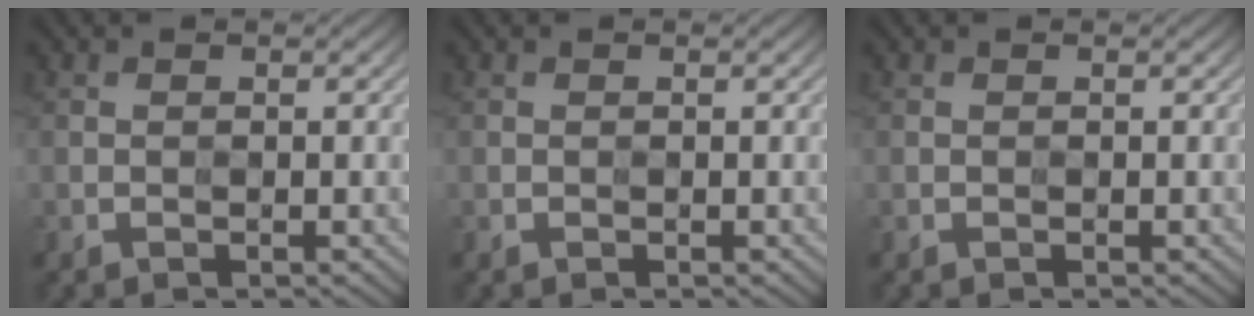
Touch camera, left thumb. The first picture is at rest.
{"total": 0.0}
{"total": 0.0}